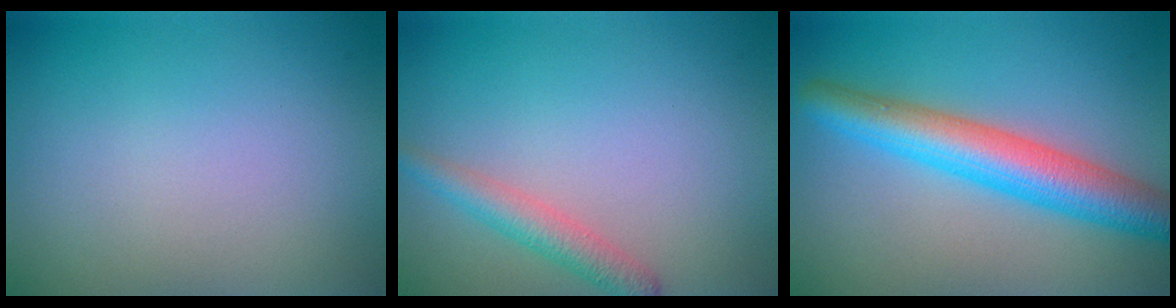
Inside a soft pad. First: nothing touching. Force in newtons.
{"total": 2.4, "press": 2.4, "slide": 0.1}
{"total": 6.6, "press": 6.6, "slide": 0.3}